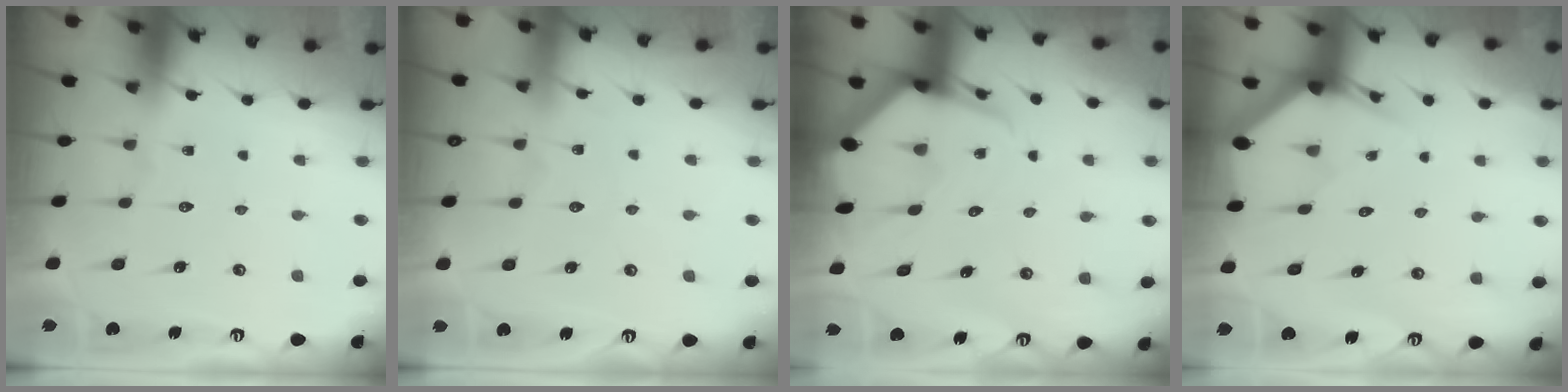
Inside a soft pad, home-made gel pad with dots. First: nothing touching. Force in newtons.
{"total": 3.8, "press": 3.7, "slide": 0.4}
{"total": 6.7, "press": 6.6, "slide": 0.8}
{"total": 2.9, "press": 2.9, "slide": 0.1}